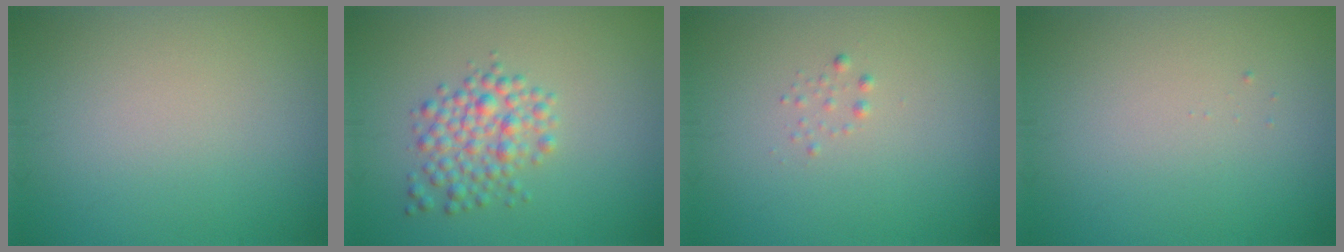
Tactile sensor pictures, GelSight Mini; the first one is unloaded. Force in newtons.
{"total": 3.3, "press": 3.3, "slide": 0.1}
{"total": 0.6, "press": 0.6, "slide": 0.0}
{"total": 0.0}